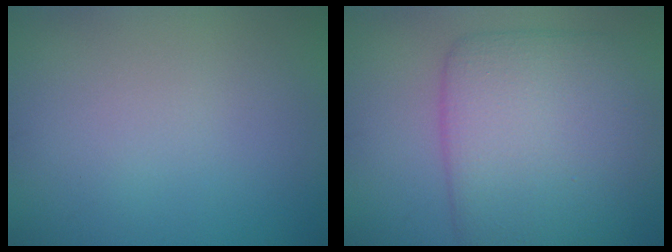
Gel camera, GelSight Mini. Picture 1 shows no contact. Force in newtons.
{"total": 9.0, "press": 9.0, "slide": 0.4}